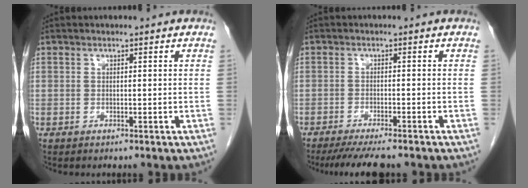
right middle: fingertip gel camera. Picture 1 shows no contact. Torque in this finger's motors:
{"motor_torque": [0.12, -0.09, 0.03, 0.02]}